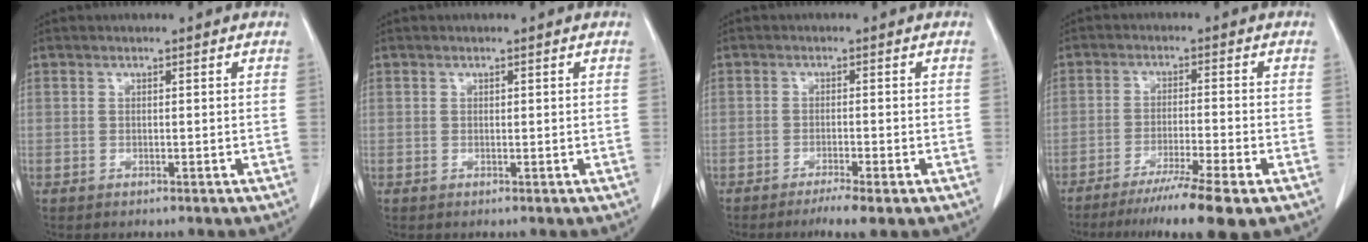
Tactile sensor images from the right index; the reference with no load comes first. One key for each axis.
{"total": 0.0}
{"total": 4.1, "fx": -2.7, "fy": 0.1, "fz": 3.1, "tx": -0.046, "ty": -0.010, "tz": -0.043}
{"total": 9.9, "fx": -6.9, "fy": -0.8, "fz": 7.1, "tx": -0.109, "ty": -0.026, "tz": -0.109}